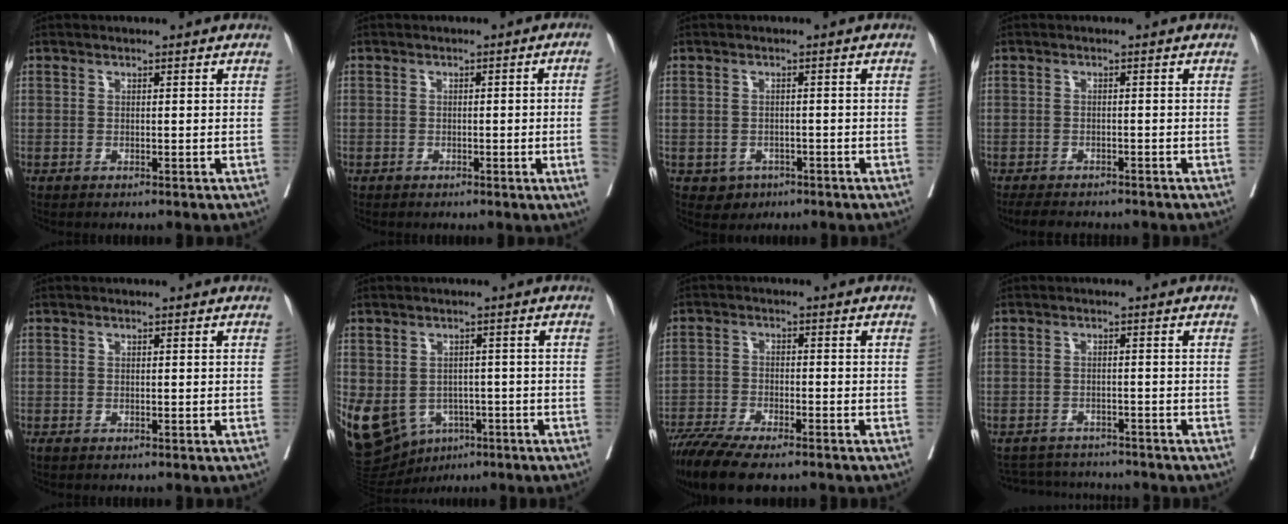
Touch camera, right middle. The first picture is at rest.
{"total": 4.3, "force": [-0.8, -0.9, 4.1], "torque": [-0.047, -0.002, -0.011]}
{"total": 2.5, "force": [-1.3, 2.1, 0.4], "torque": [-0.001, 0.007, -0.012]}
{"total": 6.5, "force": [-5.6, 1.9, 2.5], "torque": [-0.033, -0.006, -0.079]}
{"total": 0.0}
{"total": 13.0, "force": [-5.3, 10.0, 6.5], "torque": [-0.150, 0.007, -0.071]}
{"total": 11.3, "force": [-9.1, 2.4, 6.2], "torque": [-0.097, -0.020, -0.150]}
{"total": 7.5, "force": [-7.3, 1.4, 0.8], "torque": [-0.011, 0.007, -0.104]}